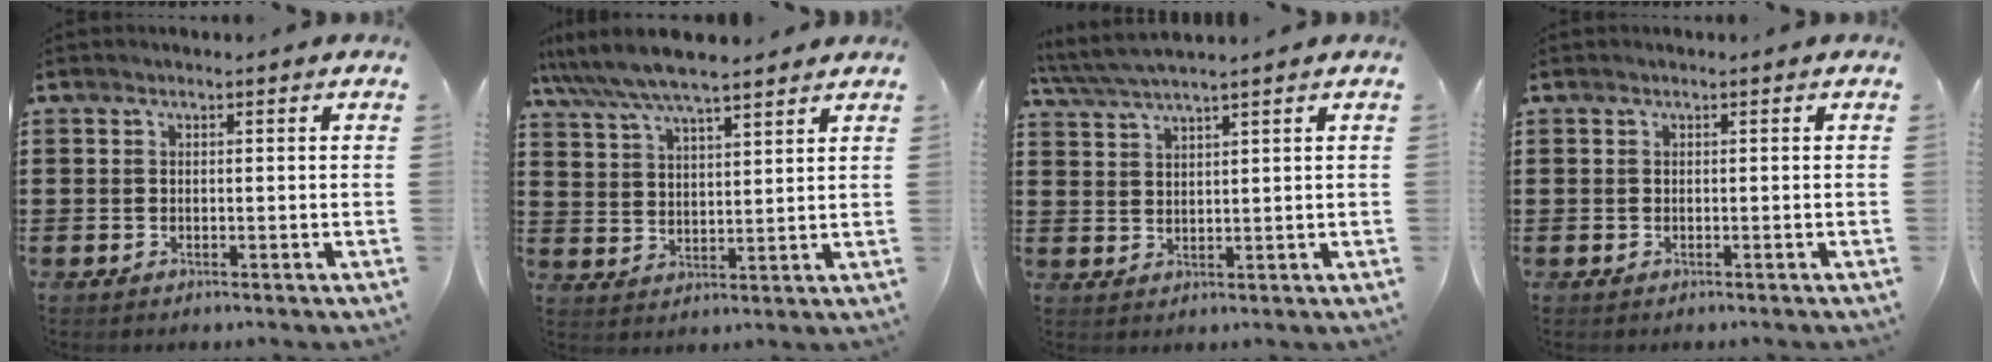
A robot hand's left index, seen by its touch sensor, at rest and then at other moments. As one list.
[{"total": 7.3, "force": [6.5, 1.2, 3.0], "torque": [-0.081, -0.021, 0.118]}, {"total": 3.3, "force": [2.9, -0.1, 1.7], "torque": [-0.041, -0.009, 0.051]}, {"total": 0.0}]